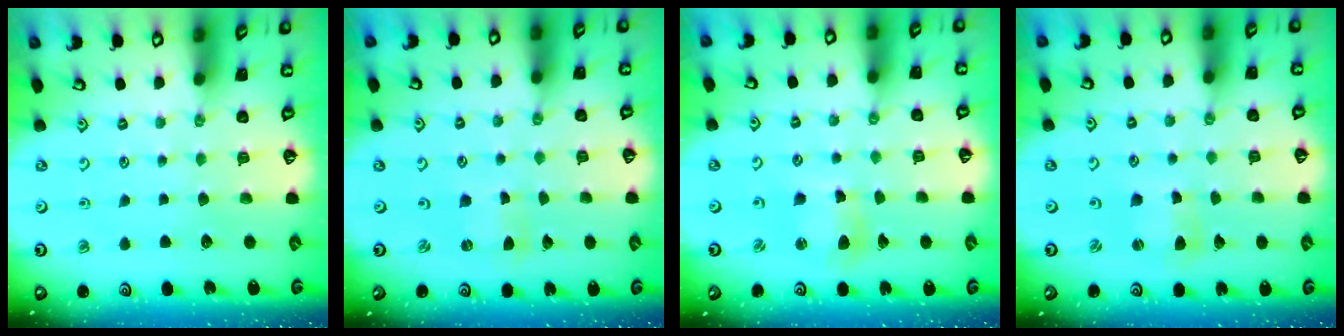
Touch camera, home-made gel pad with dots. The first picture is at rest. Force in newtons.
{"total": 0.7, "press": 0.6, "slide": 0.3}
{"total": 6.3, "press": 6.2, "slide": 1.2}
{"total": 2.9, "press": 2.9, "slide": 0.3}